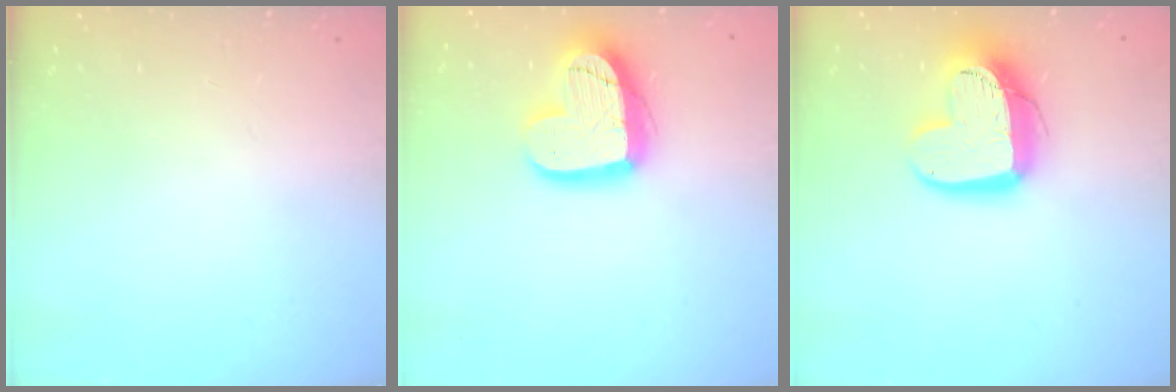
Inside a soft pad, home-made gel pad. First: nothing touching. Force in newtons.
{"total": 16.1, "press": 16.1, "slide": 1.0}
{"total": 16.9, "press": 16.9, "slide": 1.4}